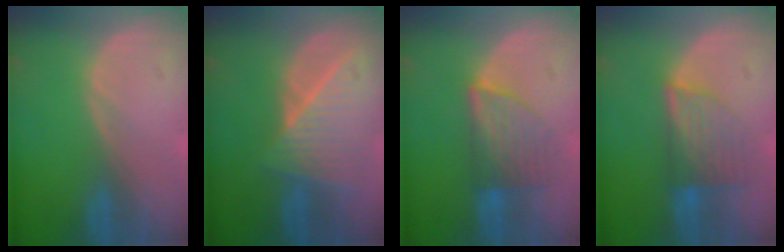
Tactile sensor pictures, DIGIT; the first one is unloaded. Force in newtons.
{"total": 8.3, "press": 7.5, "slide": 3.5}
{"total": 6.3, "press": 6.2, "slide": 0.6}
{"total": 7.2, "press": 6.3, "slide": 3.4}